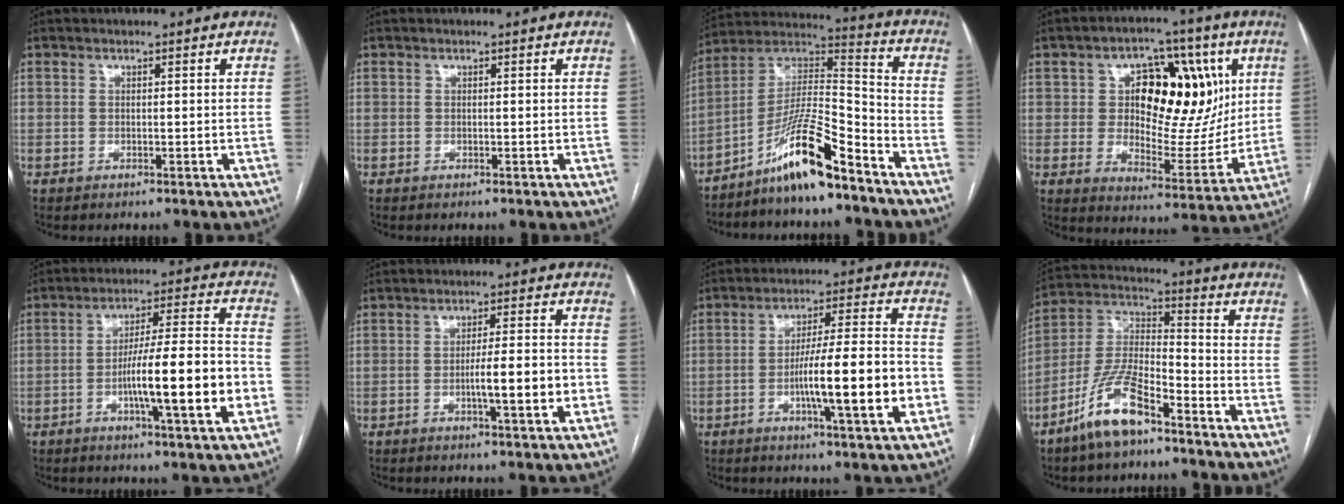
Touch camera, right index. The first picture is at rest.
{"total": 0.0}
{"total": 13.6, "force": [-9.6, 1.1, 9.6], "torque": [-0.182, 0.016, -0.174]}
{"total": 17.3, "force": [4.6, 9.2, 13.9], "torque": [-0.191, 0.022, 0.079]}
{"total": 15.6, "force": [-4.2, 0.8, 15.0], "torque": [-0.243, 0.006, -0.065]}
{"total": 7.7, "force": [-2.0, 0.5, 7.4], "torque": [-0.115, 0.005, -0.031]}
{"total": 14.8, "force": [-3.9, 0.7, 14.3], "torque": [-0.231, 0.004, -0.061]}
{"total": 12.1, "force": [-8.1, 3.5, 8.3], "torque": [-0.180, 0.000, -0.157]}